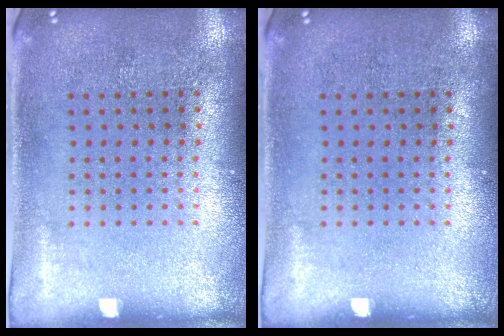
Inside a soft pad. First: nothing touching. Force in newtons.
{"total": 0.0}